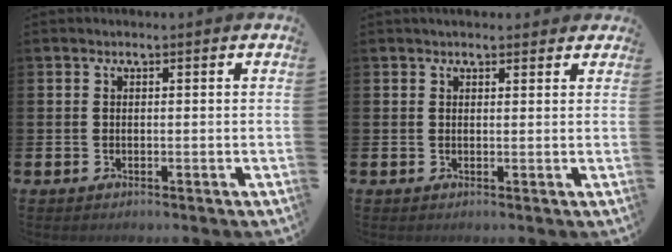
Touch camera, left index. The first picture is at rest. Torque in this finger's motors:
{"motor_torque": [0.77, -1.37, 0.02, 0.04]}